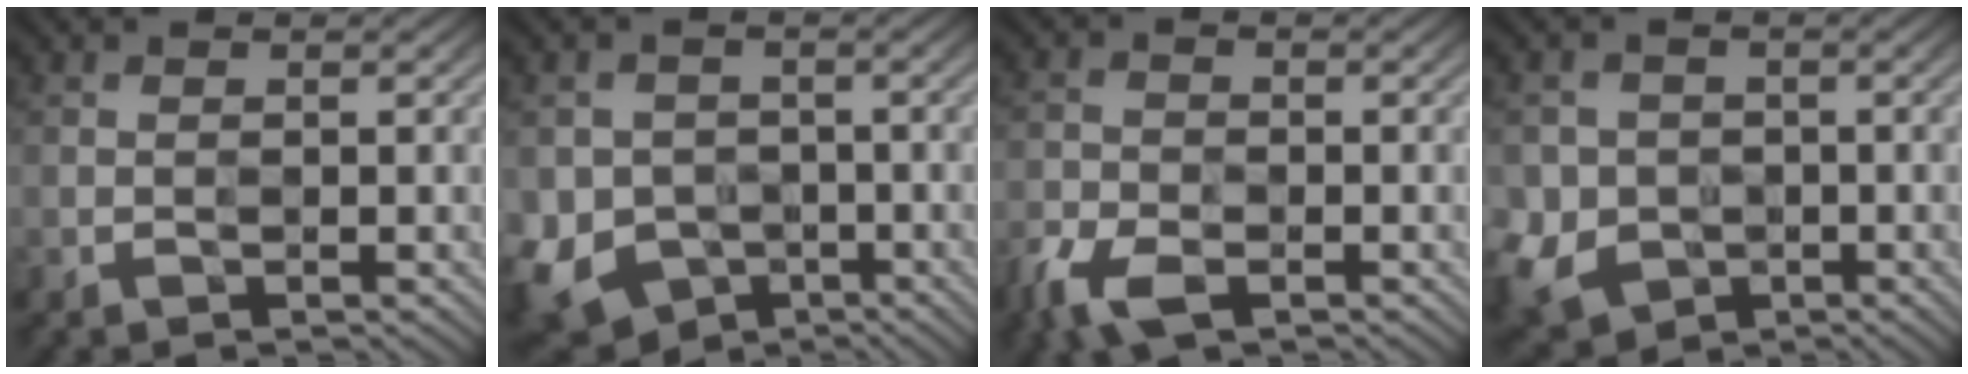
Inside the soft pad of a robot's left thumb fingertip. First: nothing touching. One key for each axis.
{"total": 7.2, "fx": -2.8, "fy": 6.2, "fz": 2.3, "tx": -0.066, "ty": -0.019, "tz": -0.054}
{"total": 5.5, "fx": -3.6, "fy": 2.8, "fz": 3.1, "tx": -0.077, "ty": -0.013, "tz": -0.073}
{"total": 5.8, "fx": -1.4, "fy": 5.5, "fz": 1.4, "tx": -0.058, "ty": -0.017, "tz": -0.038}